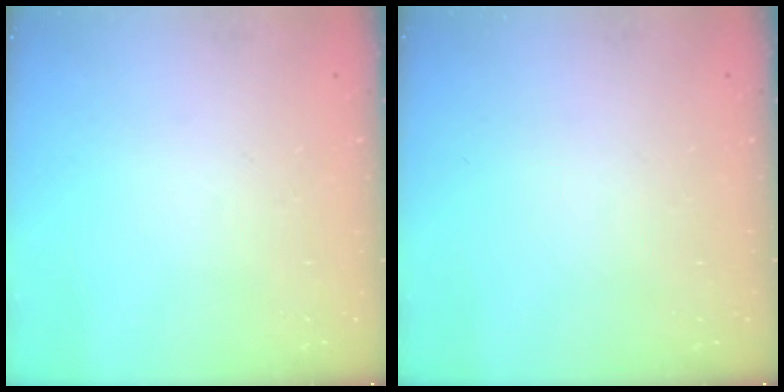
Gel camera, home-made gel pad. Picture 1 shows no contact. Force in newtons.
{"total": 0.0}